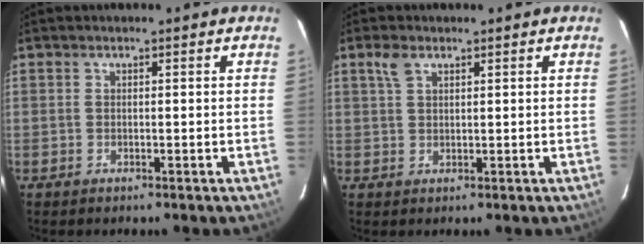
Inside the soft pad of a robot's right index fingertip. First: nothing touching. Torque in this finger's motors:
{"motor_torque": [0.05, 0.02, 0.04, 0.02]}